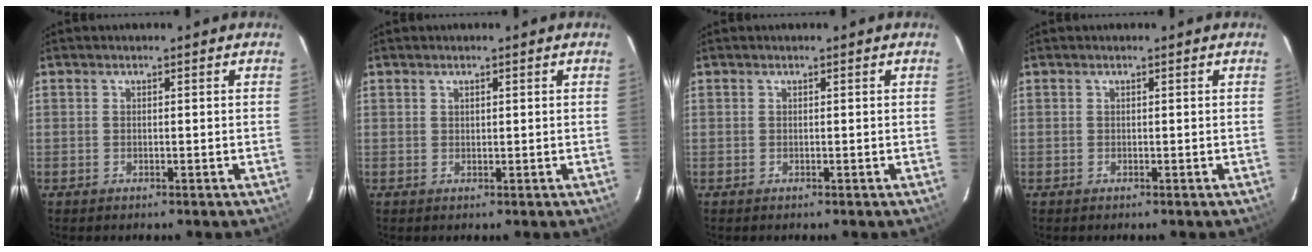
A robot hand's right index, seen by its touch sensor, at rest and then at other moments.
{"total": 0.6, "force": [0.4, 0.4, 0.3], "torque": [-0.004, 0.002, 0.009]}
{"total": 0.0}
{"total": 0.0}